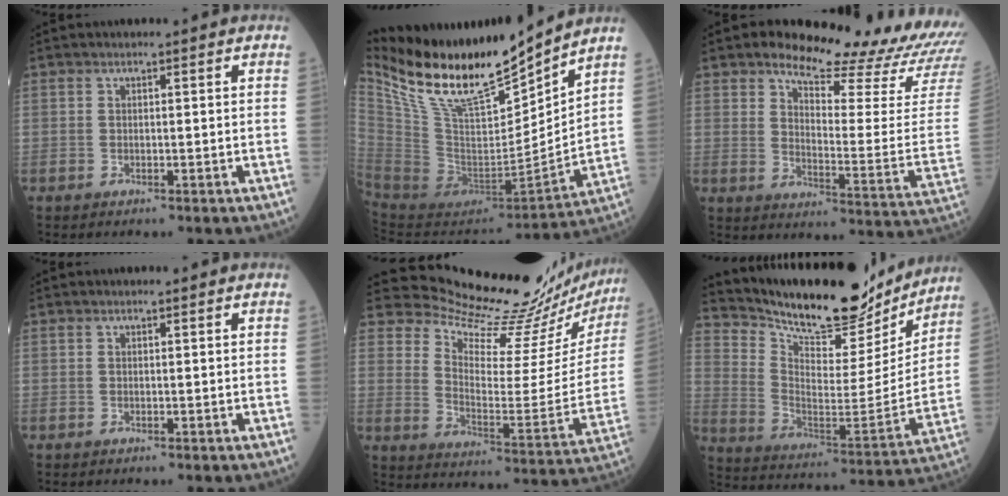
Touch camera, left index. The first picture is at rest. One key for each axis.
{"total": 20.4, "fx": 17.0, "fy": 3.5, "fz": 10.8, "tx": -0.201, "ty": -0.025, "tz": 0.323}
{"total": 21.4, "fx": 19.2, "fy": 2.3, "fz": 9.1, "tx": -0.129, "ty": -0.095, "tz": 0.234}
{"total": 0.0}
{"total": 21.0, "fx": 20.5, "fy": 1.5, "fz": 4.0, "tx": -0.078, "ty": -0.125, "tz": 0.263}
{"total": 21.7, "fx": 19.6, "fy": 5.9, "fz": 7.3, "tx": -0.133, "ty": -0.033, "tz": 0.295}